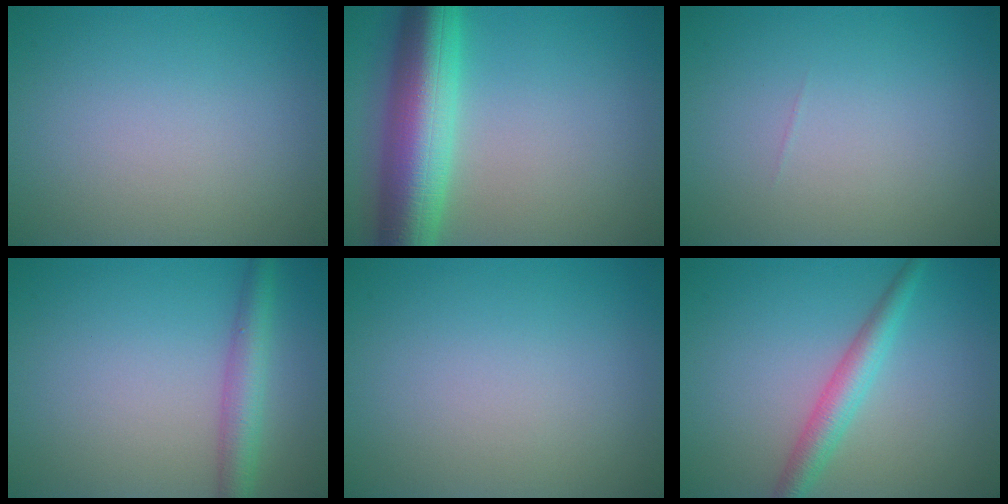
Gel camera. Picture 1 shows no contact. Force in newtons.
{"total": 9.8, "press": 9.8, "slide": 0.1}
{"total": 0.0}
{"total": 3.5, "press": 3.5, "slide": 0.1}
{"total": 0.0}
{"total": 3.1, "press": 3.1, "slide": 0.1}